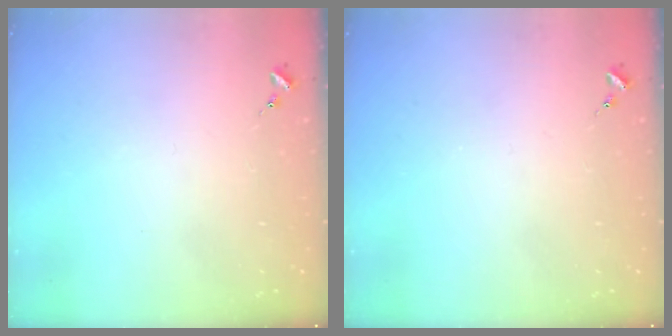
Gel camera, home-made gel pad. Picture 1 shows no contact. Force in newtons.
{"total": 0.0}